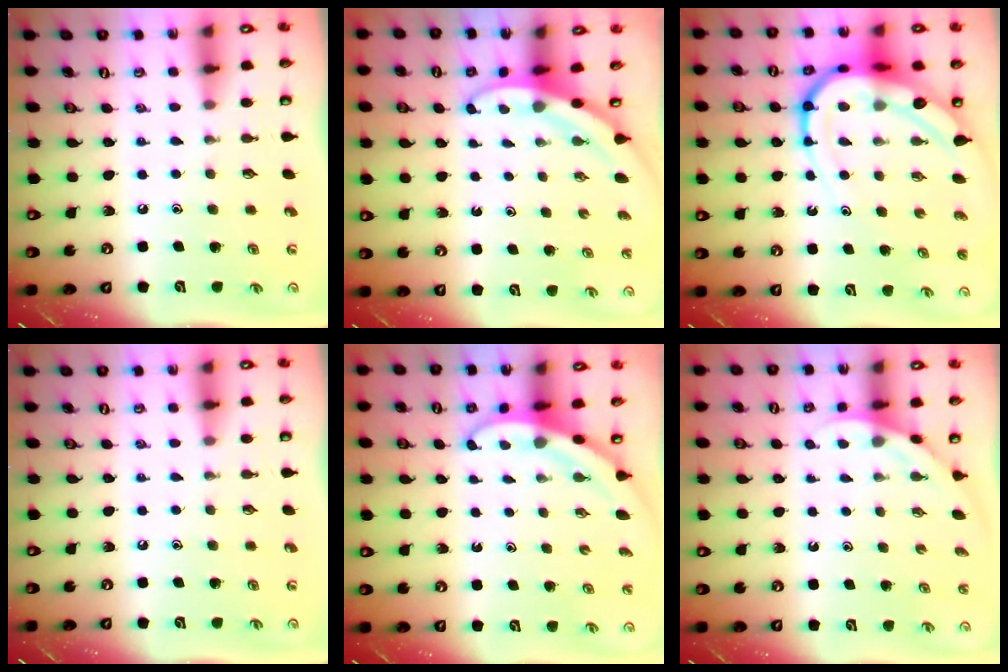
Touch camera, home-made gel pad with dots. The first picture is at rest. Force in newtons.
{"total": 3.3, "press": 3.3, "slide": 0.1}
{"total": 15.0, "press": 15.0, "slide": 1.5}
{"total": 0.0}
{"total": 3.2, "press": 3.2, "slide": 0.1}
{"total": 2.6, "press": 2.6, "slide": 0.1}